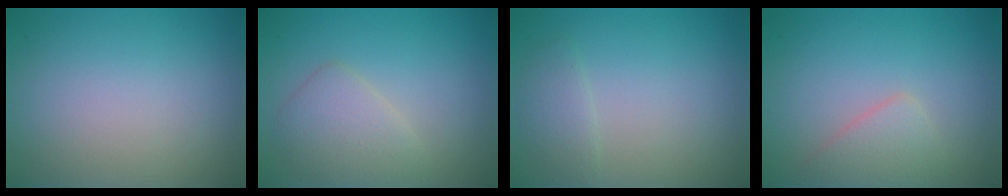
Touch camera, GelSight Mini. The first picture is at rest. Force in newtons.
{"total": 2.8, "press": 2.8, "slide": 0.2}
{"total": 1.5, "press": 1.5, "slide": 0.1}
{"total": 2.2, "press": 2.1, "slide": 0.2}